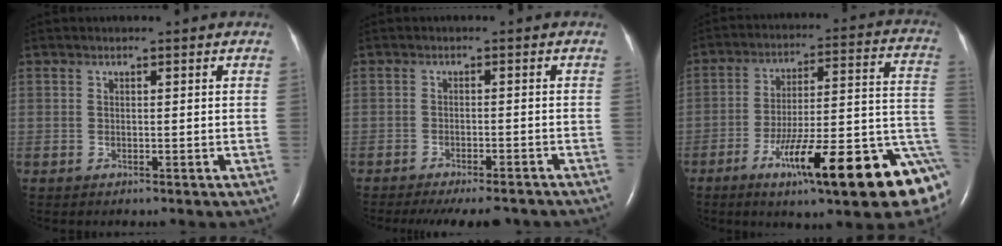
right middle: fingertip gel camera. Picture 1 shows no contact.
{"total": 10.7, "force": [-9.4, 2.0, 4.5], "torque": [-0.059, -0.011, -0.119]}
{"total": 21.0, "force": [-10.7, 2.1, 17.9], "torque": [-0.171, 0.002, -0.159]}